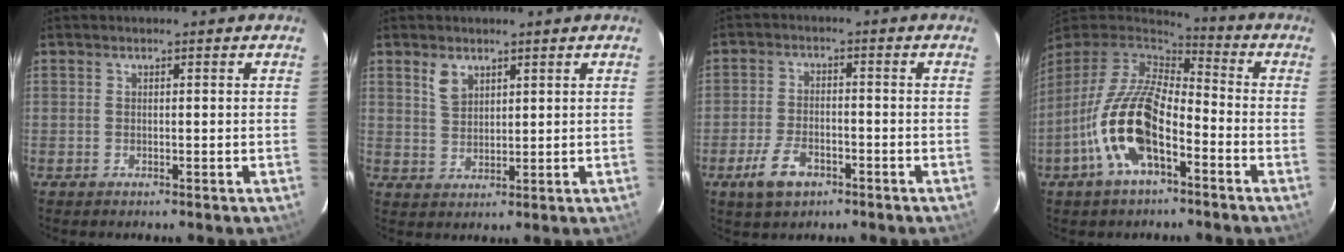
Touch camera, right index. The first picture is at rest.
{"total": 3.8, "force": [2.3, 2.2, 2.0], "torque": [-0.036, 0.003, 0.048]}
{"total": 7.1, "force": [-4.1, 3.8, 4.4], "torque": [-0.105, -0.002, -0.070]}
{"total": 16.7, "force": [-6.8, 7.0, 13.5], "torque": [-0.281, -0.010, -0.136]}